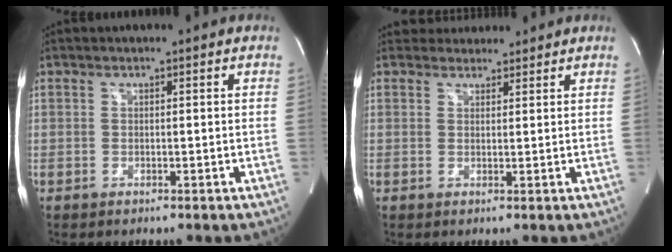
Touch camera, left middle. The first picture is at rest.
{"total": 3.3, "force": [3.1, 1.2, -0.2], "torque": [0.006, 0.017, 0.045]}